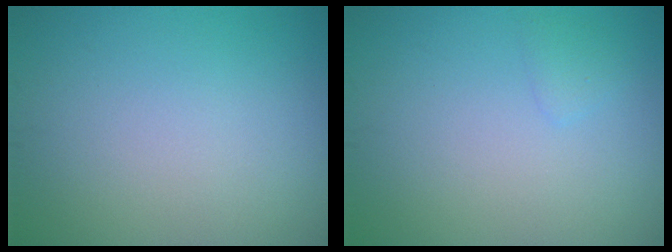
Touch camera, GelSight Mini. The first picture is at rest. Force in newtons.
{"total": 0.8, "press": 0.8, "slide": 0.1}